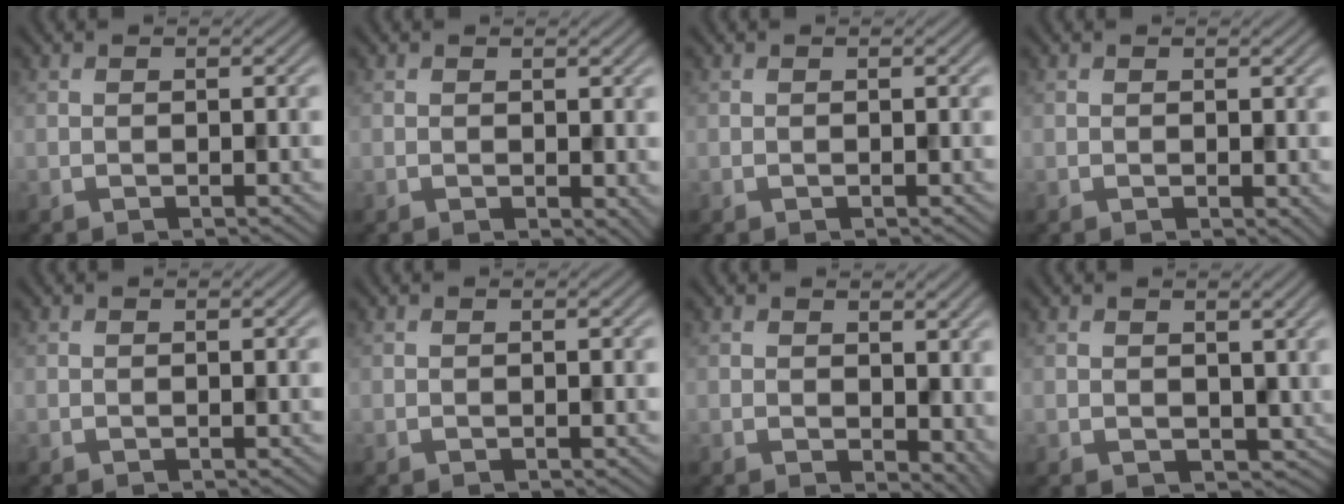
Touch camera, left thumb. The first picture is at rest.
{"total": 1.5, "force": [0.2, 1.0, 1.2], "torque": [-0.015, -0.005, 0.005]}
{"total": 0.0}
{"total": 1.0, "force": [0.2, 0.6, 0.7], "torque": [-0.007, -0.003, 0.005]}
{"total": 0.0}
{"total": 0.0}
{"total": 4.6, "force": [0.8, 3.1, 3.3], "torque": [-0.054, -0.019, 0.021]}
{"total": 4.2, "force": [0.8, 3.2, 2.5], "torque": [-0.061, -0.017, 0.017]}